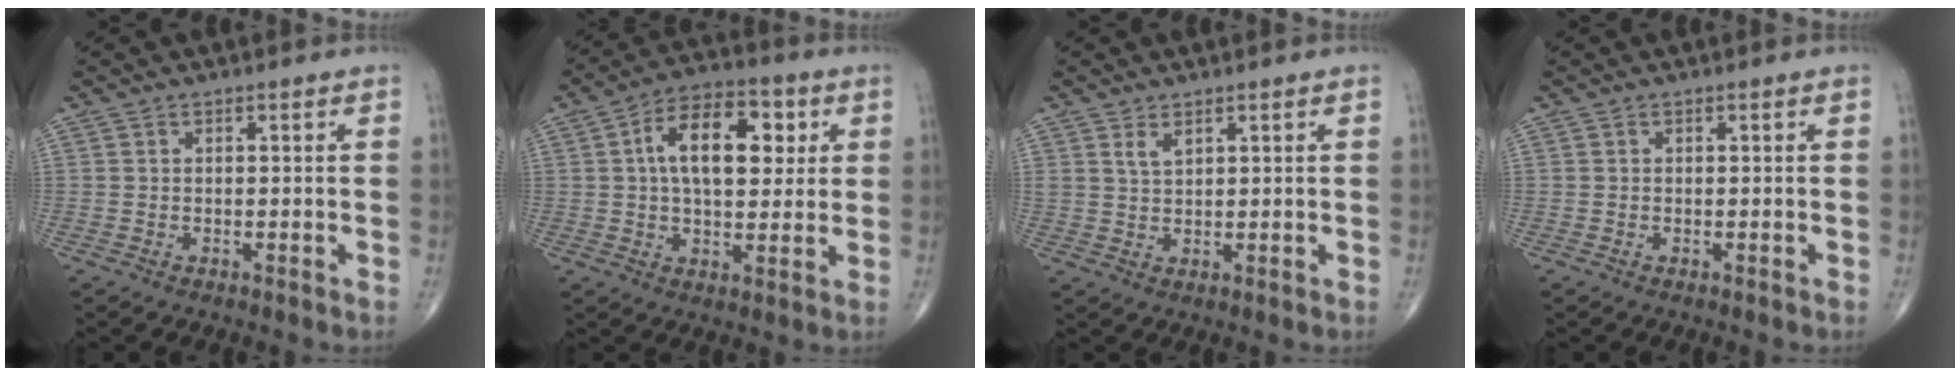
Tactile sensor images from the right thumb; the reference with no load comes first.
{"total": 14.8, "force": [3.3, 8.1, 11.9], "torque": [-0.166, 0.011, 0.047]}
{"total": 2.2, "force": [1.6, 1.3, 0.9], "torque": [-0.005, -0.013, 0.032]}
{"total": 0.0}